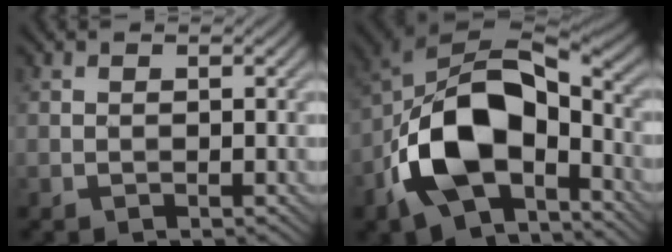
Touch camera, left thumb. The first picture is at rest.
{"total": 16.0, "force": [-5.6, 9.4, 11.7], "torque": [-0.230, -0.025, -0.106]}